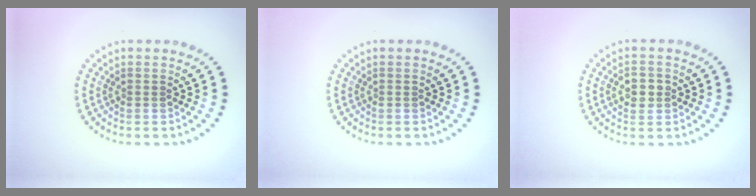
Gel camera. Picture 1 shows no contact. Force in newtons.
{"total": 0.0}
{"total": 2.5, "press": 2.5, "slide": 0.2}